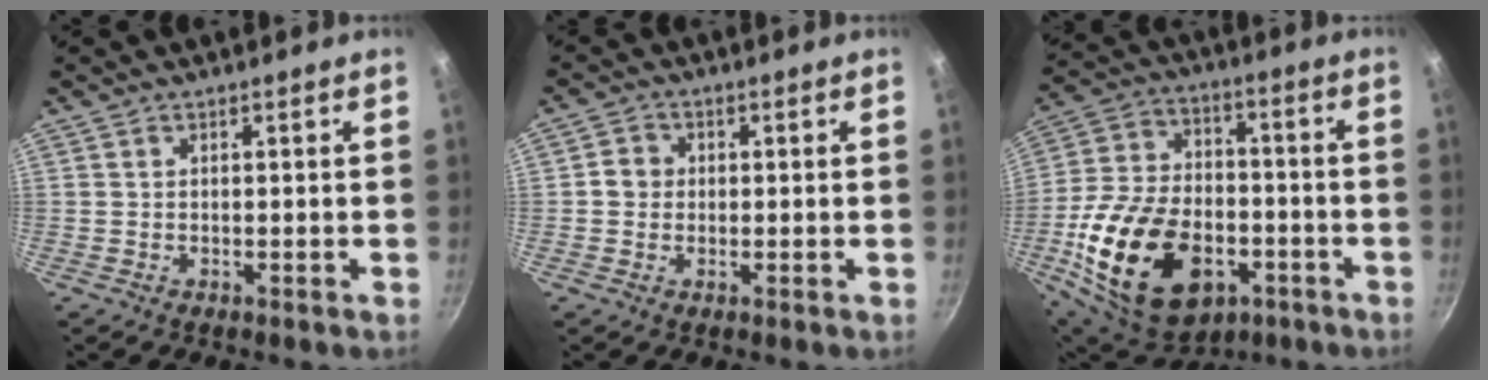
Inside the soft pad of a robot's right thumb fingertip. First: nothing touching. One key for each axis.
{"total": 3.3, "fx": -0.1, "fy": 3.1, "fz": 1.2, "tx": -0.003, "ty": 0.007, "tz": -0.008}
{"total": 25.8, "fx": -8.4, "fy": 16.4, "fz": 18.1, "tx": -0.321, "ty": 0.027, "tz": -0.131}